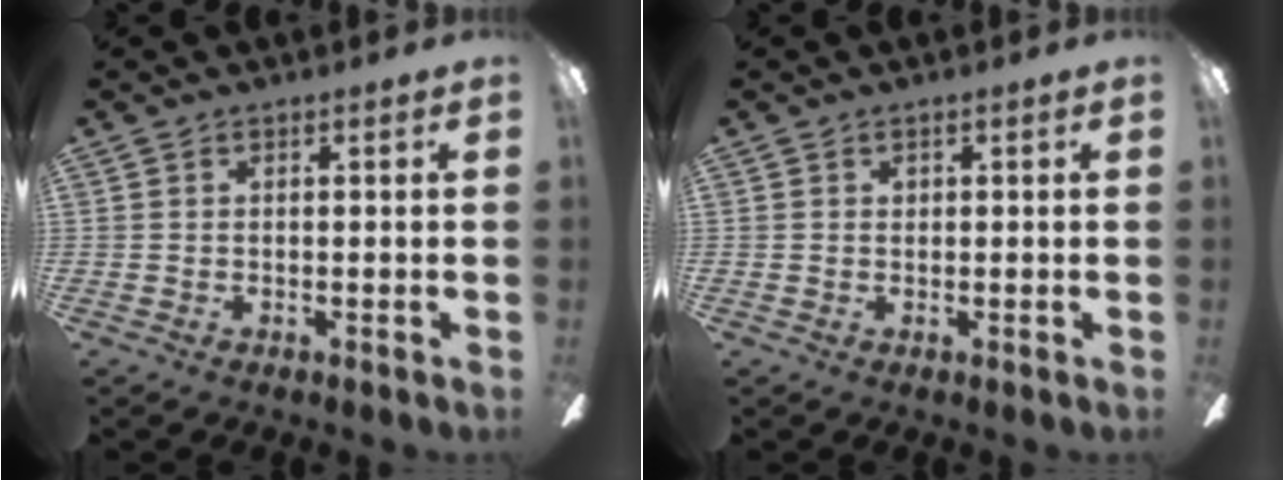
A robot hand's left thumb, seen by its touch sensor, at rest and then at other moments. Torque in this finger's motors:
{"motor_torque": [0.02, -0.02, 0.21, -0.07, 0.00]}